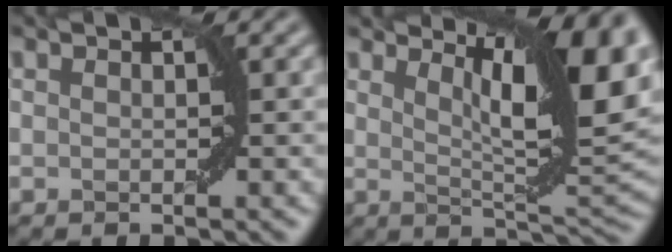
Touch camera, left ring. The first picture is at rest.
{"total": 11.0, "force": [4.6, 2.7, 9.7], "torque": [-0.126, 0.007, 0.080]}